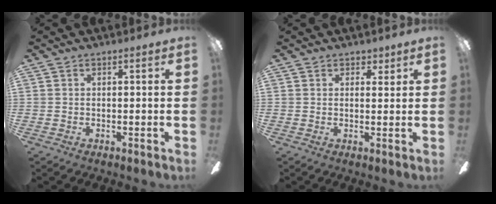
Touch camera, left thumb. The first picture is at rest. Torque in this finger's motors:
{"motor_torque": [0.15, -0.14, -0.43, 0.17, 0.00]}